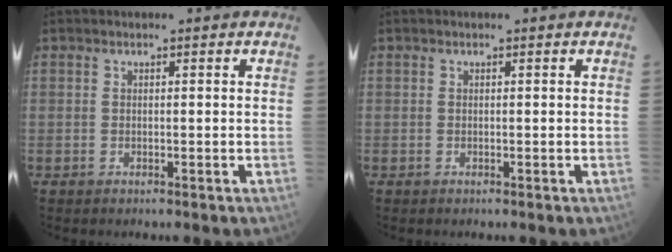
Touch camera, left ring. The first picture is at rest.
{"total": 0.0}